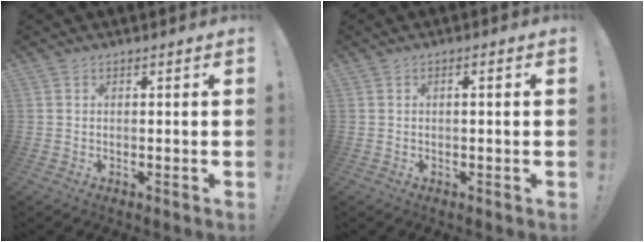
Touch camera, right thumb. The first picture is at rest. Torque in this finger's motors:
{"motor_torque": [0.18, -0.09, -0.08, -0.05, -0.07]}